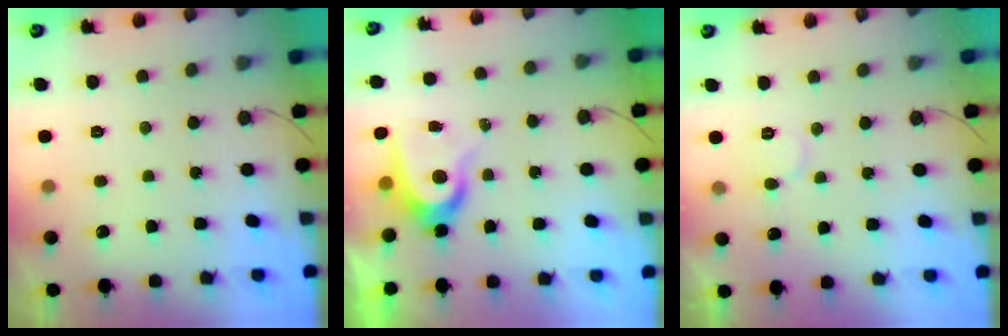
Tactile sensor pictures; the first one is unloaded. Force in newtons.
{"total": 7.0, "press": 7.0, "slide": 0.2}
{"total": 4.8, "press": 4.8, "slide": 0.6}